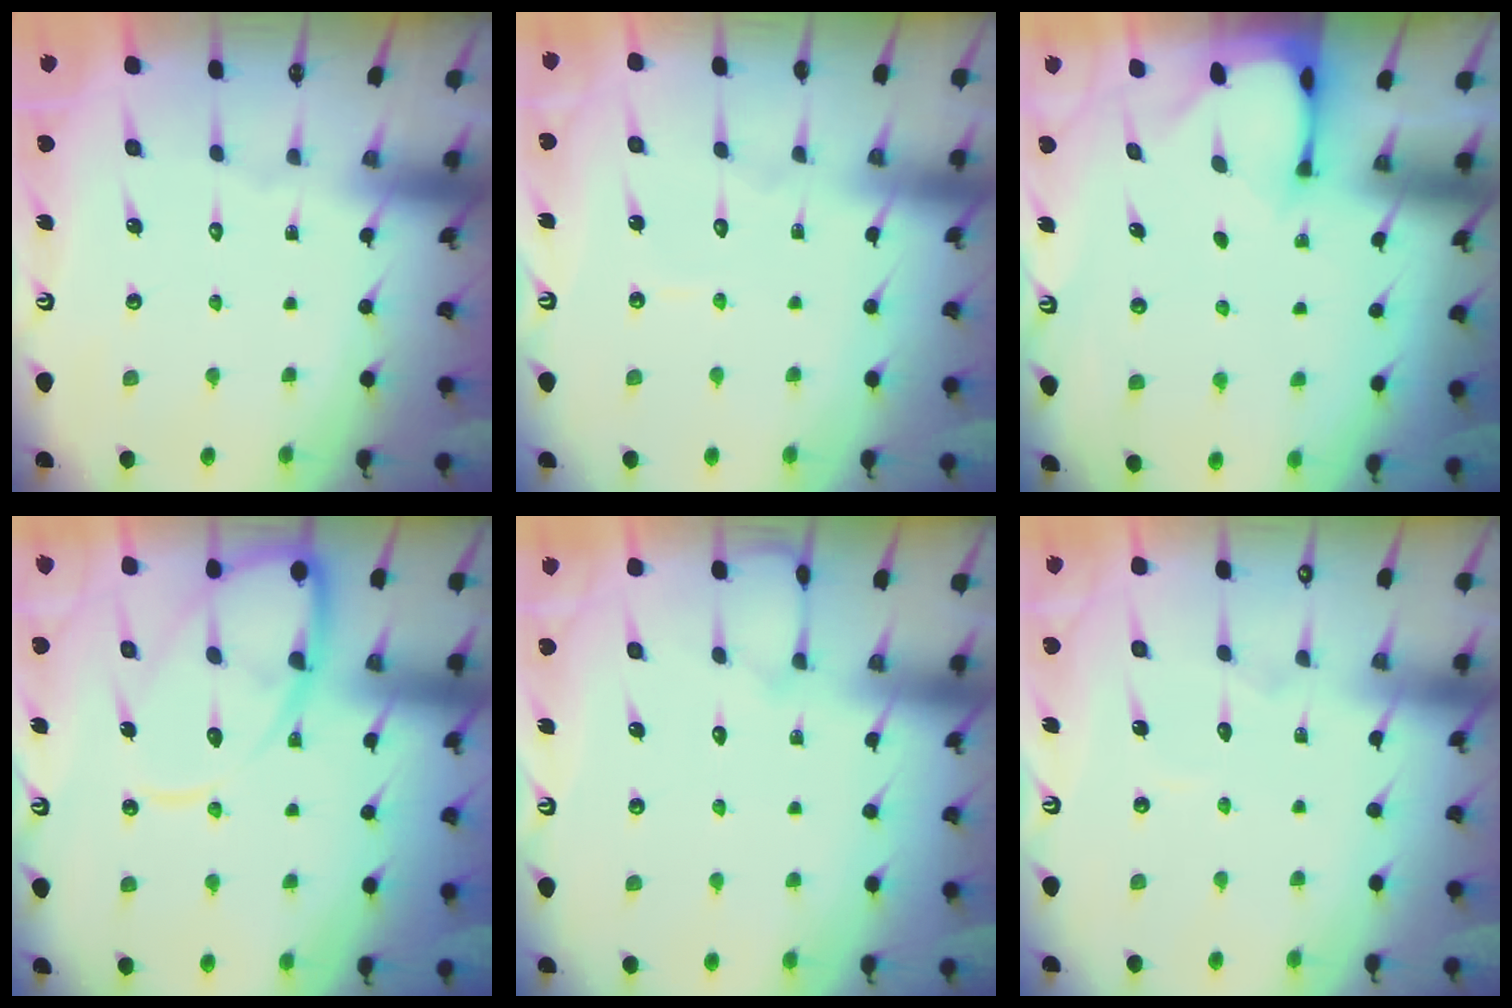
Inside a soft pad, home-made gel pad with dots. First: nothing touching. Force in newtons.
{"total": 4.1, "press": 4.0, "slide": 0.5}
{"total": 2.7, "press": 2.7, "slide": 0.3}
{"total": 13.7, "press": 13.6, "slide": 1.2}
{"total": 3.7, "press": 3.7, "slide": 0.4}
{"total": 4.1, "press": 4.1, "slide": 0.4}